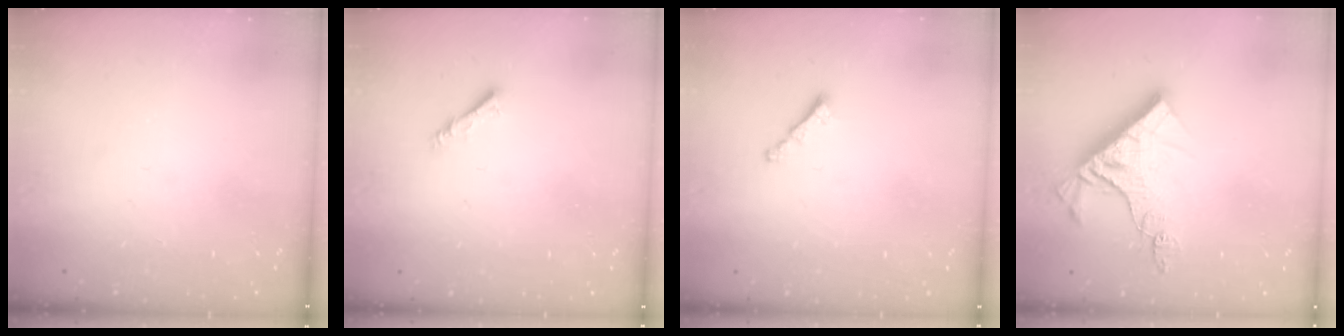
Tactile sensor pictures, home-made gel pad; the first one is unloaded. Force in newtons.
{"total": 3.0, "press": 2.9, "slide": 0.6}
{"total": 1.6, "press": 1.5, "slide": 0.5}
{"total": 11.8, "press": 11.8, "slide": 1.1}